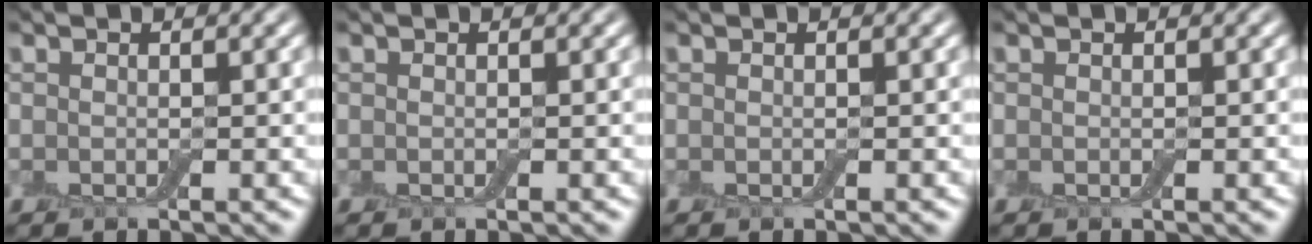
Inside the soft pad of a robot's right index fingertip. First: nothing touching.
{"total": 0.0}
{"total": 0.0}
{"total": 0.0}